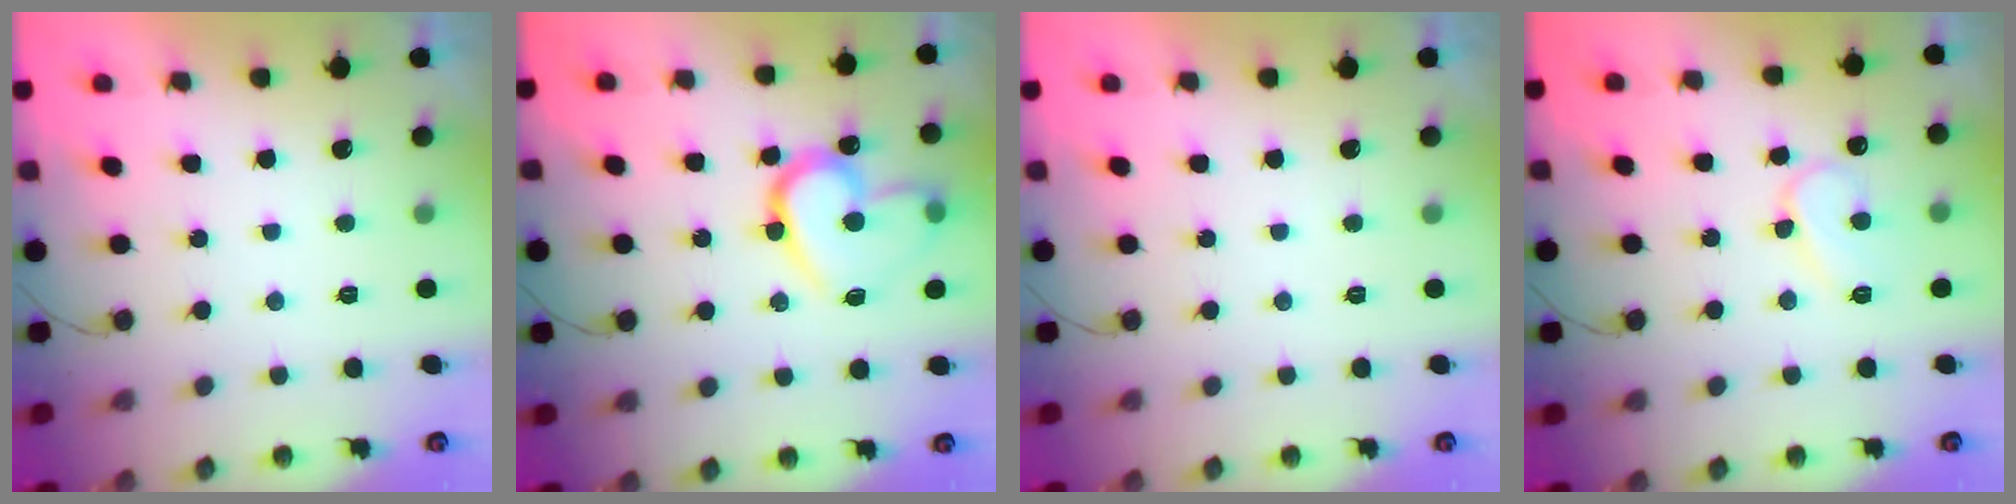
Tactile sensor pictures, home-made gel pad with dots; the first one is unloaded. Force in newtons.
{"total": 16.3, "press": 16.2, "slide": 2.2}
{"total": 0.0}
{"total": 8.5, "press": 8.5, "slide": 0.8}